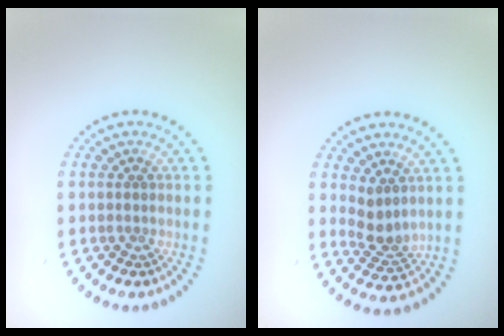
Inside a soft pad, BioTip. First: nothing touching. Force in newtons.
{"total": 2.5, "press": 2.1, "slide": 1.5}